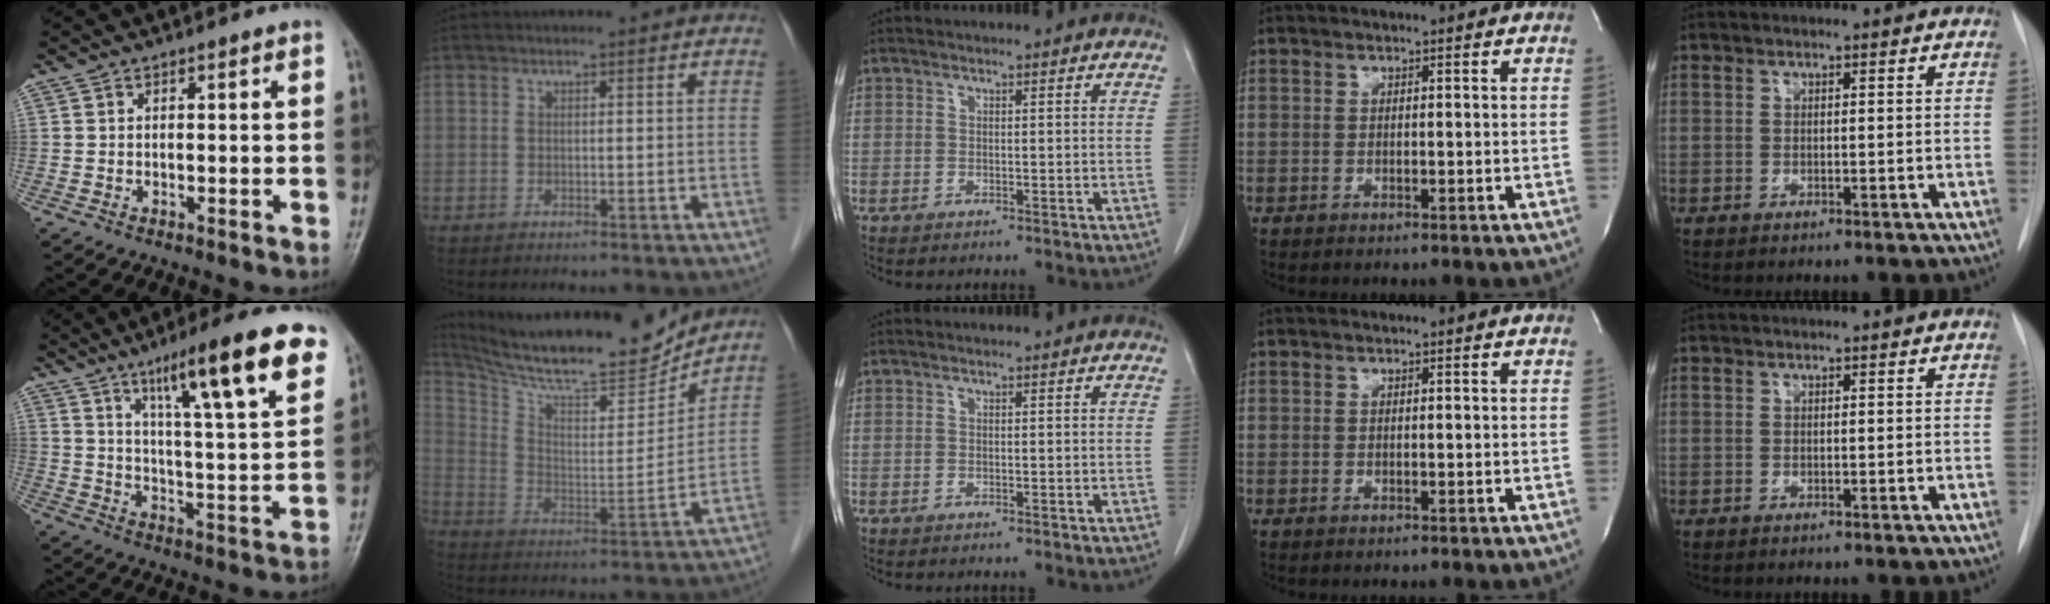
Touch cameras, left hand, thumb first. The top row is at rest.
{"thumb": {"total": 18.9, "force": [11.1, 3.0, 15.0], "torque": [-0.199, -0.045, 0.169]}, "index": {"total": 19.2, "force": [17.9, 1.6, 6.7], "torque": [-0.136, -0.027, 0.287]}}